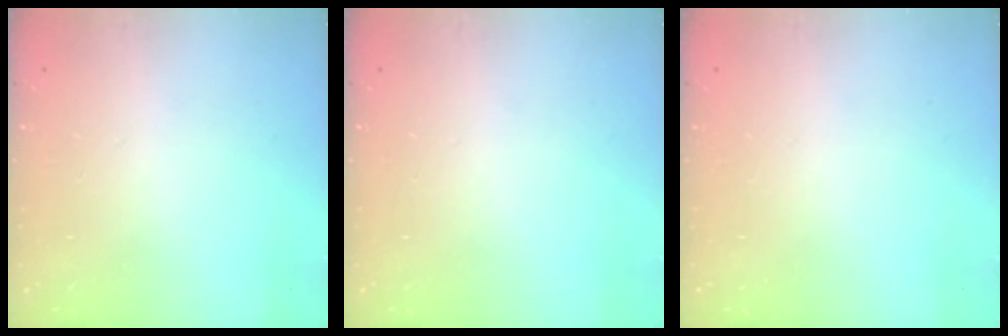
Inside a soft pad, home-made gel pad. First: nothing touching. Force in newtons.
{"total": 0.0}
{"total": 0.0}